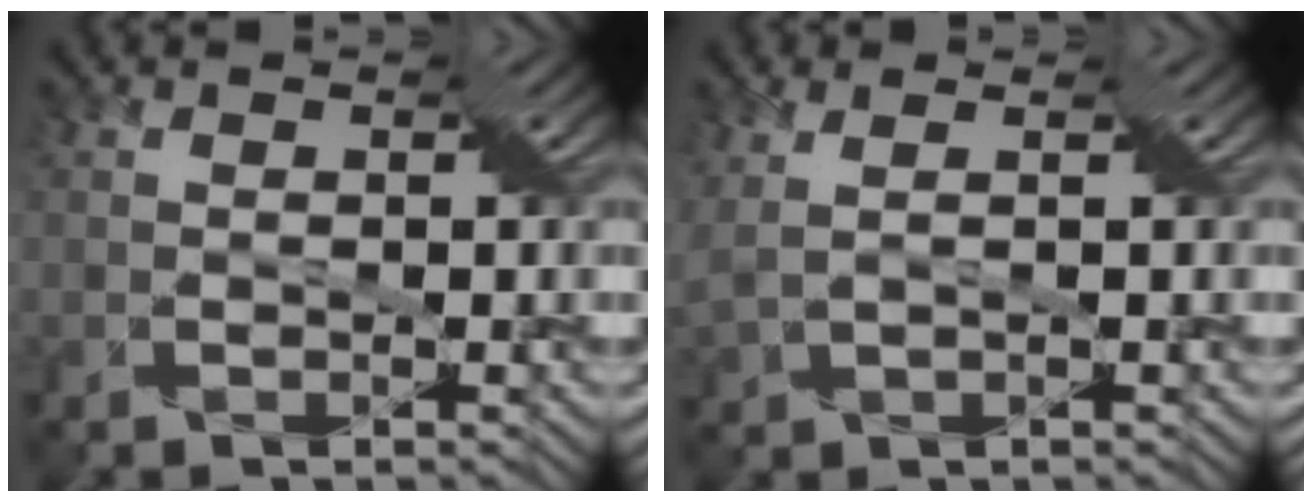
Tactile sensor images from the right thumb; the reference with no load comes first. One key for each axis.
{"total": 4.5, "fx": 1.6, "fy": 1.5, "fz": 3.9, "tx": -0.087, "ty": 0.009, "tz": 0.032}